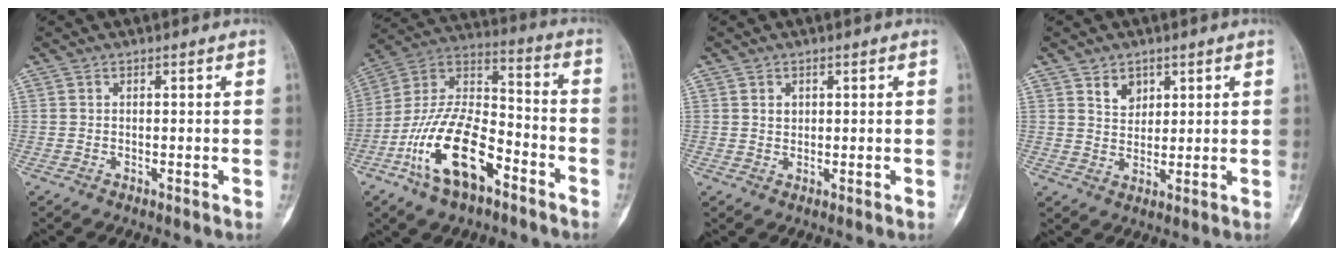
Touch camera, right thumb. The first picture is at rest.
{"total": 19.5, "force": [-9.4, 9.4, 14.3], "torque": [-0.255, 0.070, -0.175]}
{"total": 1.4, "force": [0.5, 1.1, 0.7], "torque": [-0.003, -0.003, 0.009]}
{"total": 4.0, "force": [2.3, 2.8, 1.6], "torque": [-0.008, -0.019, 0.046]}